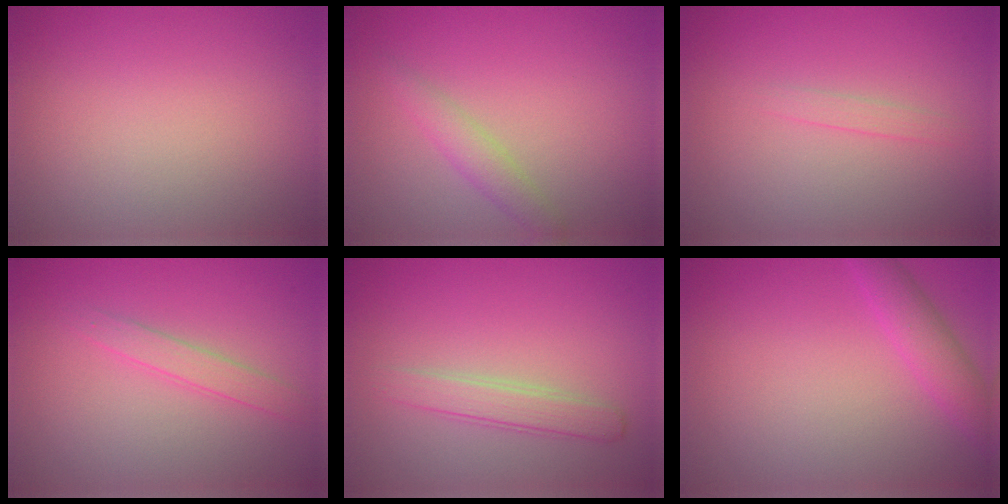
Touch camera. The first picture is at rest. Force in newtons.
{"total": 2.0, "press": 2.0, "slide": 0.0}
{"total": 0.8, "press": 0.8, "slide": 0.1}
{"total": 1.7, "press": 1.7, "slide": 0.1}
{"total": 2.2, "press": 2.2, "slide": 0.1}
{"total": 2.6, "press": 2.6, "slide": 0.1}